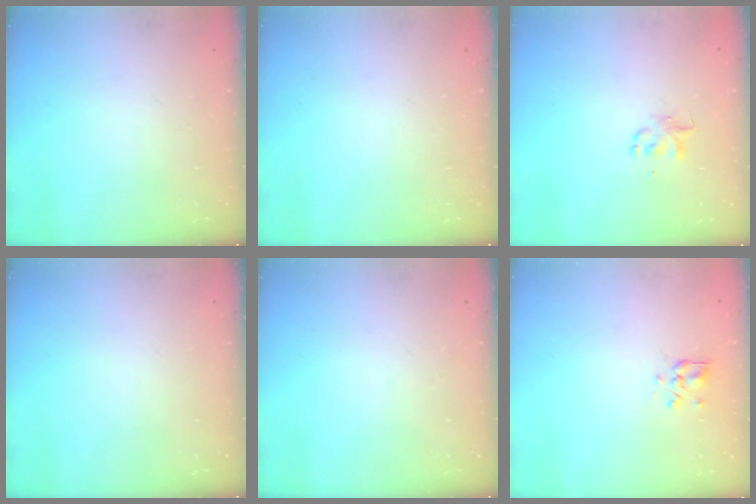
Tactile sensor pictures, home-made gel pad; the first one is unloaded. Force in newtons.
{"total": 0.0}
{"total": 2.6, "press": 2.6, "slide": 0.3}
{"total": 0.0}
{"total": 0.0}
{"total": 3.1, "press": 2.9, "slide": 1.1}